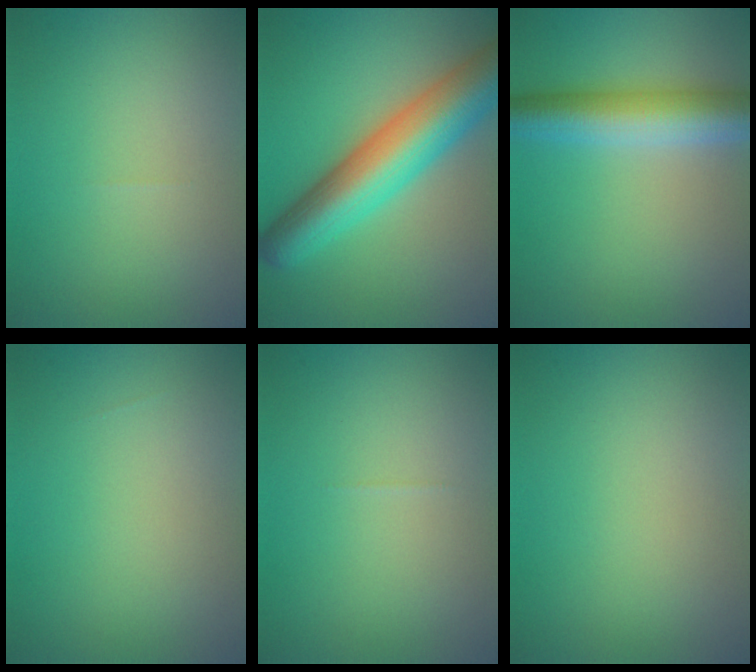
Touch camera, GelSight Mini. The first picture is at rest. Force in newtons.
{"total": 10.0, "press": 10.0, "slide": 0.4}
{"total": 6.5, "press": 6.5, "slide": 0.0}
{"total": 0.0}
{"total": 0.0}
{"total": 0.0}